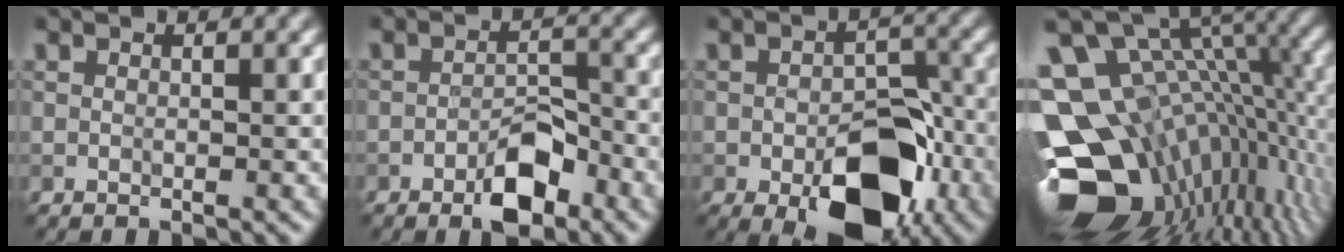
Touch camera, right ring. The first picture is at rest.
{"total": 3.7, "force": [-2.1, 1.4, 2.8], "torque": [-0.036, 0.006, -0.037]}
{"total": 9.3, "force": [-4.1, 4.9, 6.7], "torque": [-0.097, -0.008, -0.052]}
{"total": 16.9, "force": [-2.5, 11.2, 12.4], "torque": [-0.214, -0.013, -0.010]}